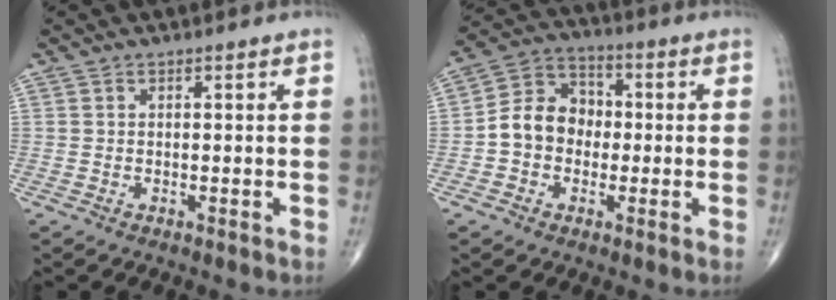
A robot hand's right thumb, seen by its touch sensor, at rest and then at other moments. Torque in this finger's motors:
{"motor_torque": [-0.33, 0.41, 0.46, -0.26, 0.11]}